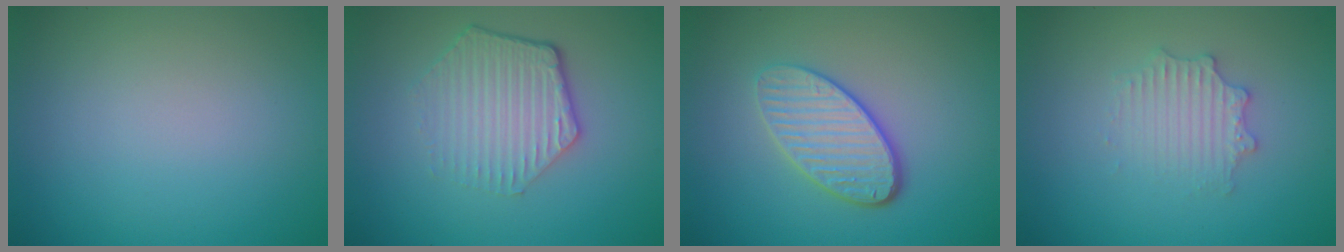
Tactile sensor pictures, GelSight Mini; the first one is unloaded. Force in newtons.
{"total": 4.3, "press": 3.3, "slide": 2.8}
{"total": 4.2, "press": 3.4, "slide": 2.6}
{"total": 2.6, "press": 2.6, "slide": 0.4}